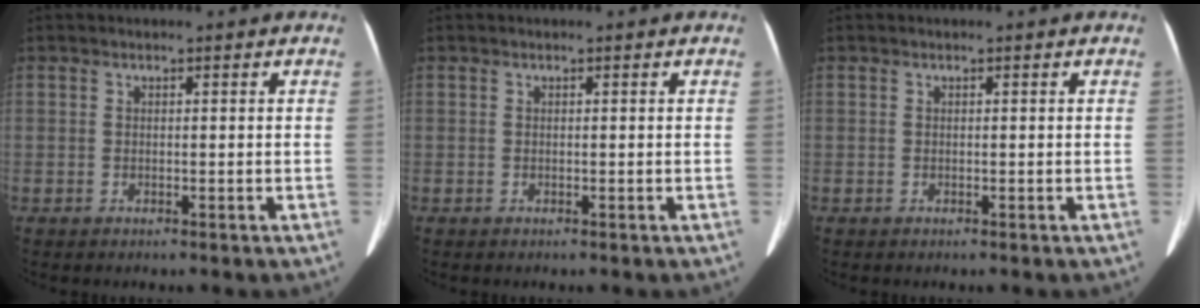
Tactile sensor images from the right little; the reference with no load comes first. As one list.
[{"total": 0.0}, {"total": 0.0}]